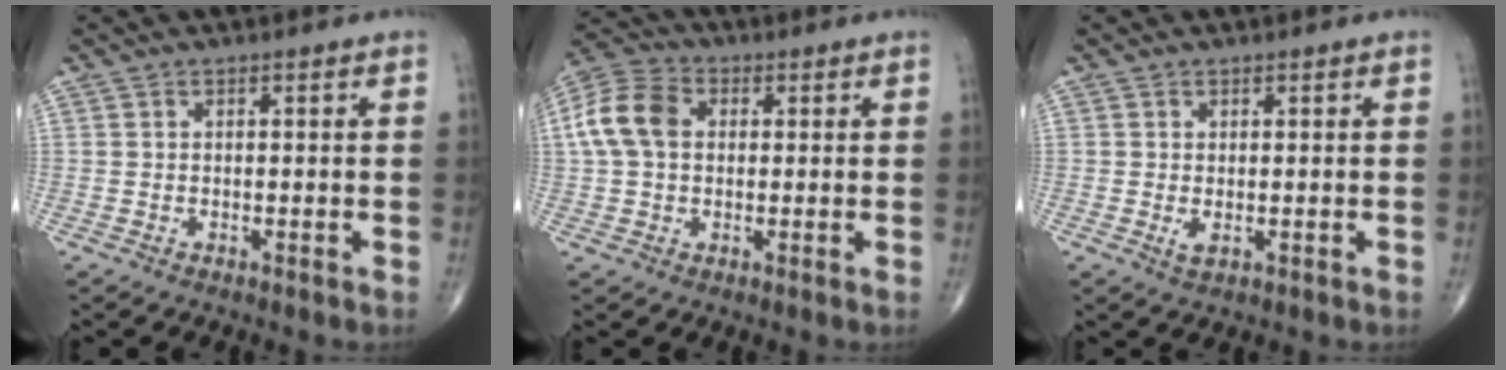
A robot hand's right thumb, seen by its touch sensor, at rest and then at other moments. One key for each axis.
{"total": 10.1, "fx": 1.4, "fy": 7.3, "fz": 6.9, "tx": -0.139, "ty": 0.026, "tz": 0.020}
{"total": 1.5, "fx": -0.1, "fy": 0.8, "fz": 1.3, "tx": -0.023, "ty": -0.005, "tz": 0.001}